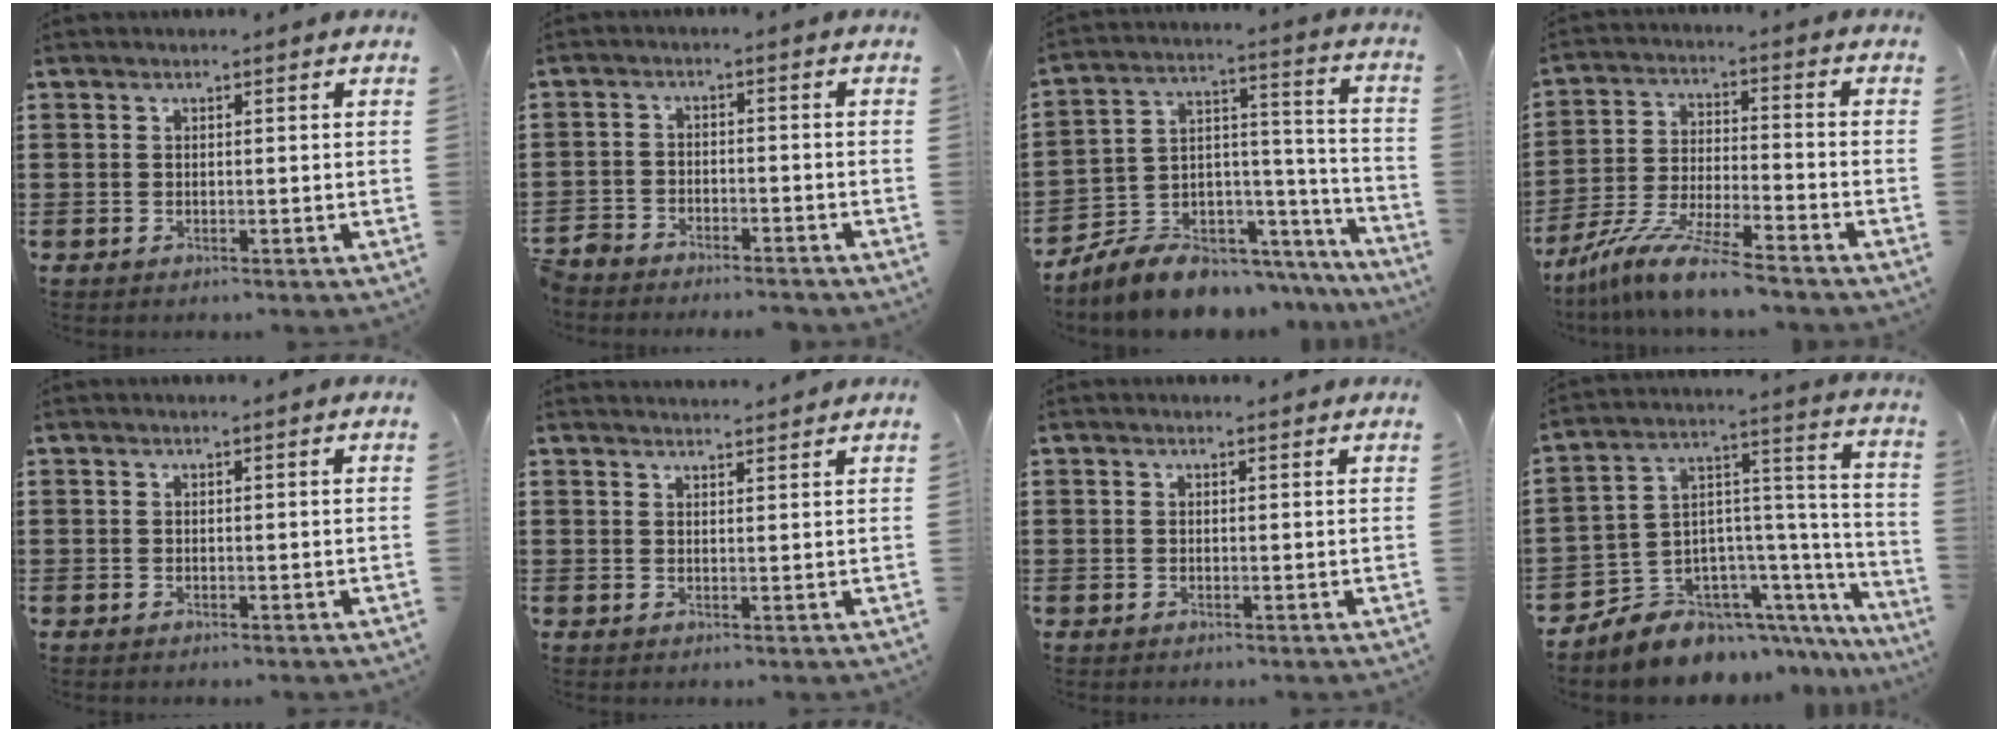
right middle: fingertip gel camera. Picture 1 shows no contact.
{"total": 3.9, "force": [-3.9, 0.5, -0.1], "torque": [-0.018, -0.003, -0.086]}
{"total": 7.2, "force": [-6.3, 3.2, 1.4], "torque": [-0.034, 0.002, -0.118]}
{"total": 9.9, "force": [-8.8, -0.3, 4.6], "torque": [-0.094, 0.001, -0.174]}
{"total": 0.0}
{"total": 2.3, "force": [2.3, -0.2, -0.3], "torque": [-0.001, -0.003, 0.044]}
{"total": 0.6, "force": [0.6, 0.1, 0.1], "torque": [0.003, -0.005, 0.010]}
{"total": 6.5, "force": [-5.1, 4.0, 0.0], "torque": [-0.023, -0.020, -0.094]}